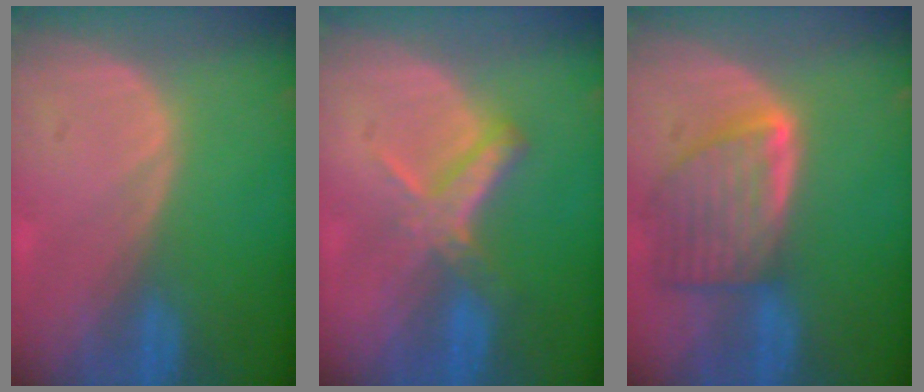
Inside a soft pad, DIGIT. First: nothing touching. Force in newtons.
{"total": 5.6, "press": 5.2, "slide": 2.2}
{"total": 8.1, "press": 7.3, "slide": 3.4}